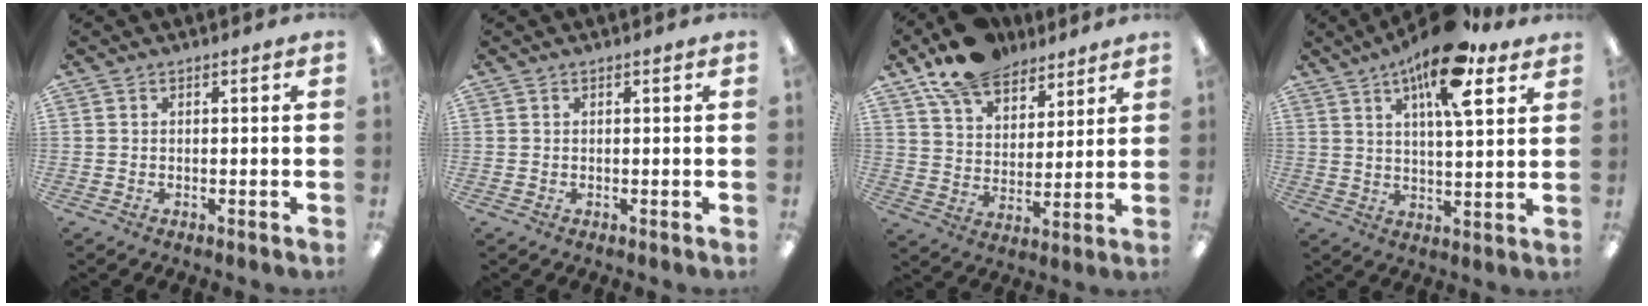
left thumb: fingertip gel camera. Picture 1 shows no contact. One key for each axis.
{"total": 0.0}
{"total": 13.2, "fx": 10.5, "fy": 6.4, "fz": 4.8, "tx": -0.090, "ty": -0.056, "tz": 0.197}
{"total": 15.5, "fx": 9.0, "fy": 5.1, "fz": 11.5, "tx": -0.174, "ty": -0.036, "tz": 0.143}